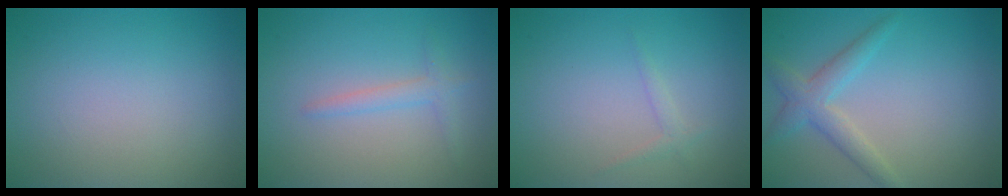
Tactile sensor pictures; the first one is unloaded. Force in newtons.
{"total": 1.6, "press": 1.6, "slide": 0.1}
{"total": 0.9, "press": 0.9, "slide": 0.1}
{"total": 2.8, "press": 2.8, "slide": 0.1}